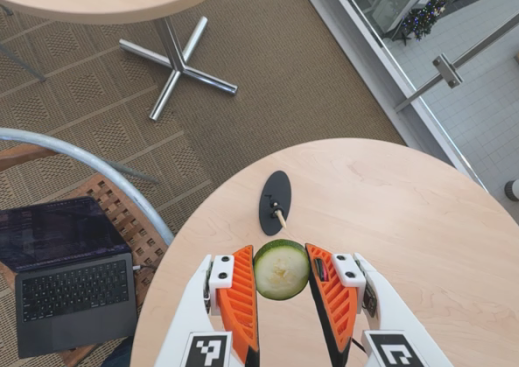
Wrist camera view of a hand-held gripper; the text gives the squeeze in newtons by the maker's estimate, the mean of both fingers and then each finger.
{"total": 8.3, "left": 8.8, "right": 7.8}